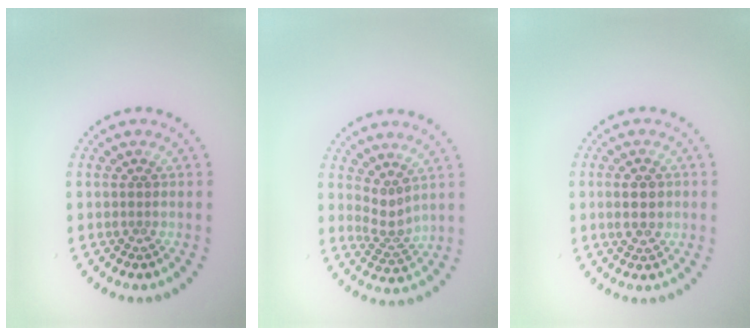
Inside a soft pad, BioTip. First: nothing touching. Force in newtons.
{"total": 2.1, "press": 1.5, "slide": 1.5}
{"total": 2.4, "press": 2.4, "slide": 0.2}